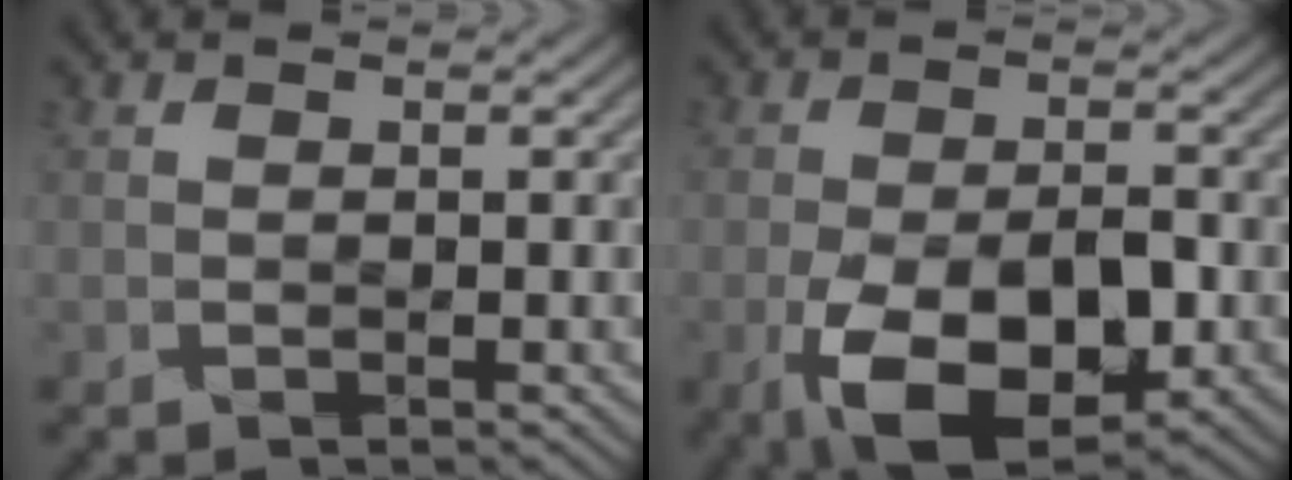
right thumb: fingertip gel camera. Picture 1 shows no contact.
{"total": 12.6, "force": [-4.9, 6.3, 9.7], "torque": [-0.197, -0.028, -0.068]}